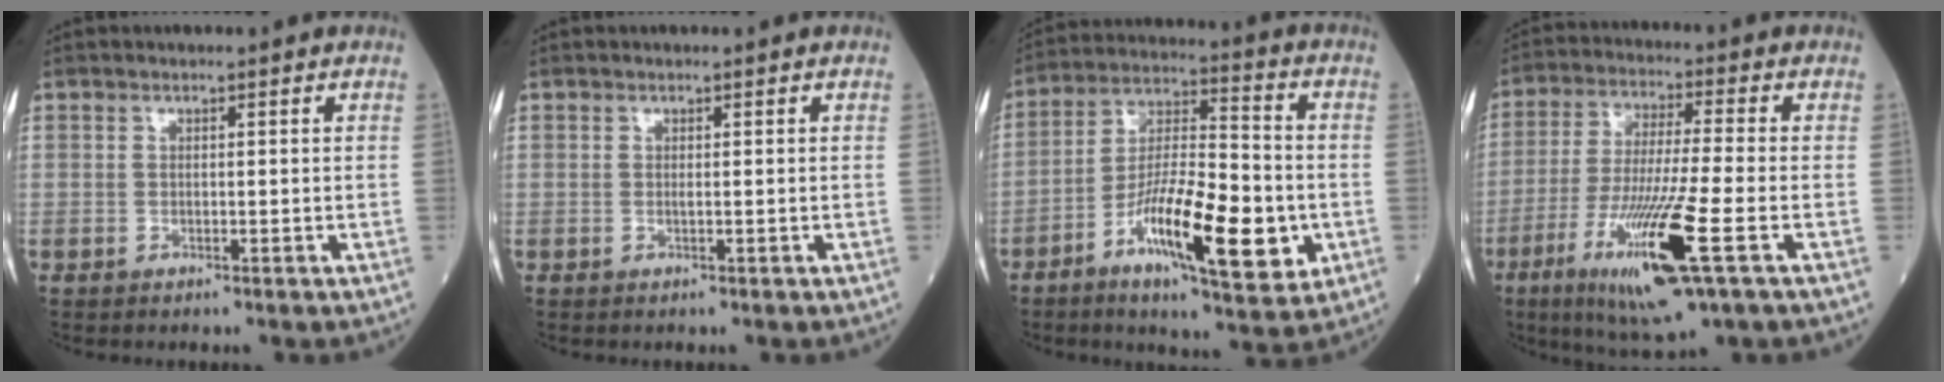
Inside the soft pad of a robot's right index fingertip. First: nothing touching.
{"total": 0.0}
{"total": 16.7, "force": [-5.6, 3.6, 15.3], "torque": [-0.273, -0.013, -0.094]}
{"total": 15.3, "force": [-6.1, 0.5, 14.1], "torque": [-0.280, -0.035, -0.108]}